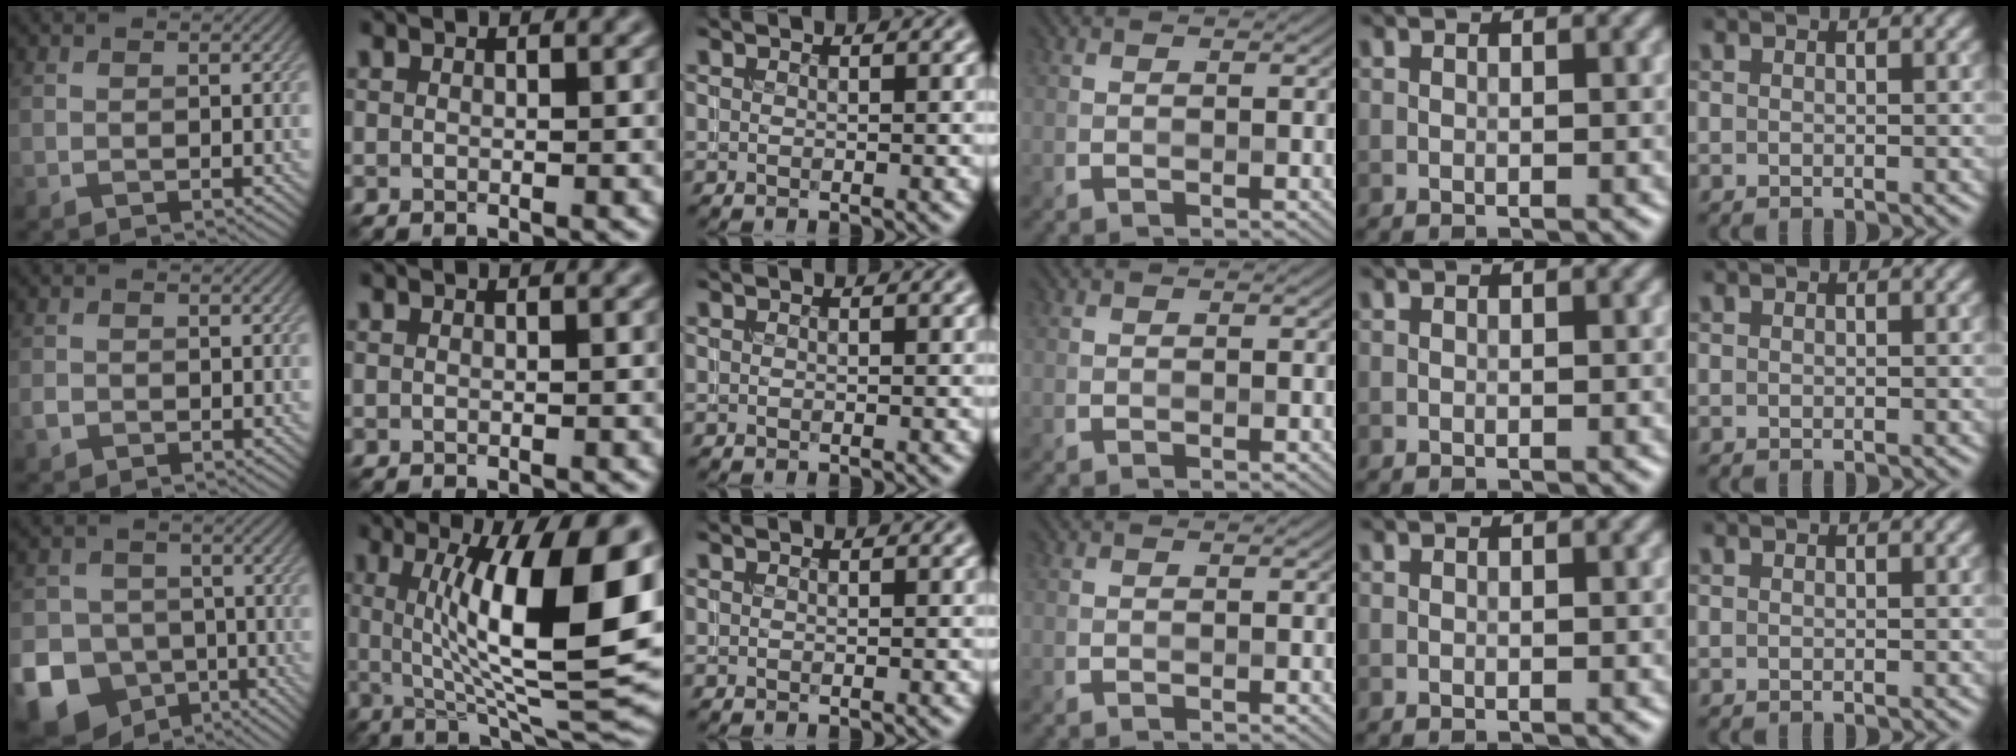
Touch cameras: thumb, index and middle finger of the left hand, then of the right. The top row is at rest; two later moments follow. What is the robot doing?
{"motion": "insert", "object": "coin"}